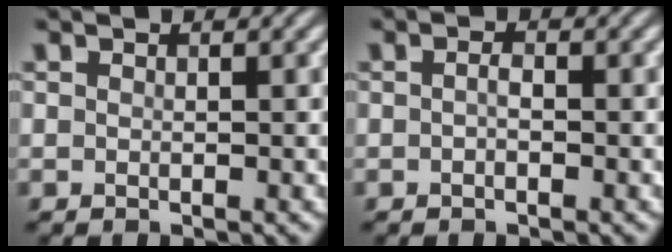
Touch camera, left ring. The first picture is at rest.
{"total": 0.9, "force": [-0.2, 0.3, 0.8], "torque": [-0.018, 0.001, -0.005]}